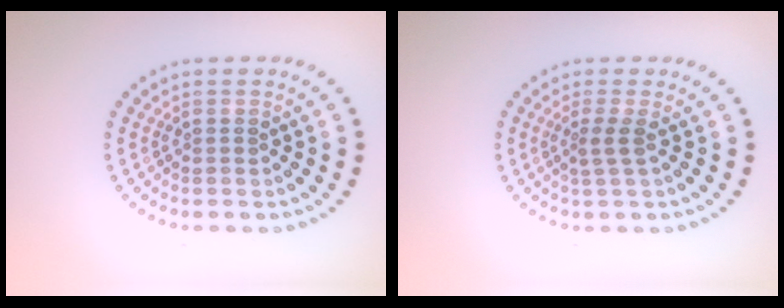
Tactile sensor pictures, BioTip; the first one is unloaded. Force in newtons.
{"total": 1.6, "press": 1.0, "slide": 1.2}